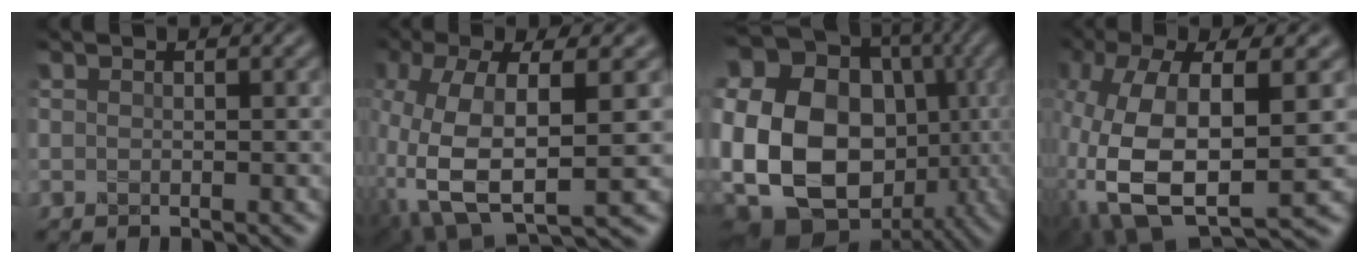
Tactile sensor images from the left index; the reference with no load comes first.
{"total": 11.6, "force": [-2.0, 5.0, 10.3], "torque": [-0.223, -0.006, -0.035]}
{"total": 23.1, "force": [-1.7, 19.5, 12.3], "torque": [-0.257, -0.004, -0.072]}
{"total": 14.0, "force": [-0.9, 6.6, 12.3], "torque": [-0.274, -0.003, -0.013]}